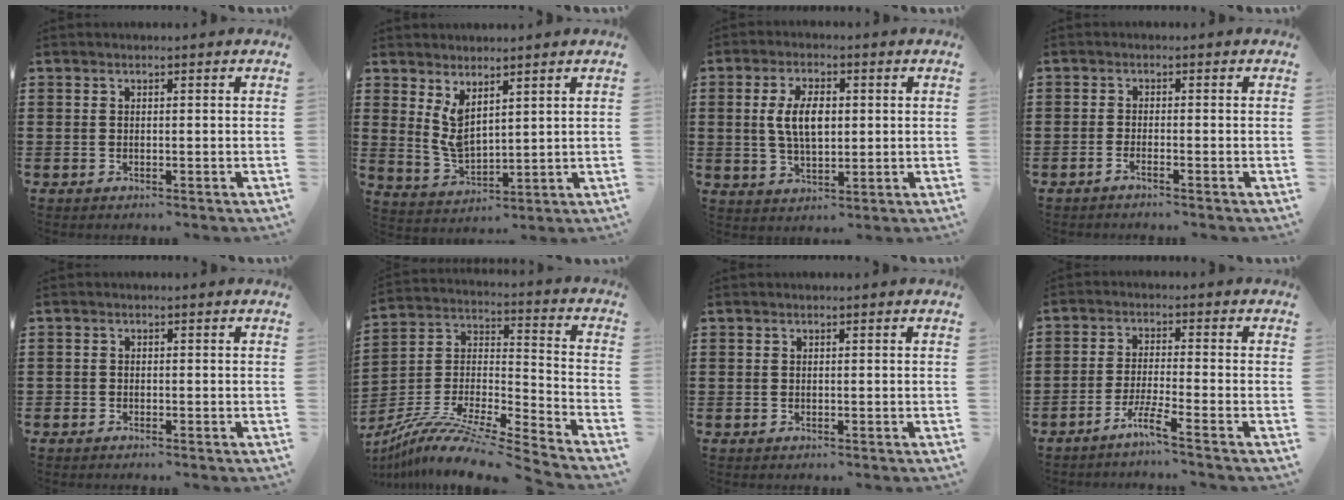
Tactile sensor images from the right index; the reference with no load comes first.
{"total": 4.6, "force": [2.7, 2.0, 3.1], "torque": [-0.077, -0.010, 0.049]}
{"total": 6.5, "force": [0.7, 3.1, 5.7], "torque": [-0.112, 0.005, 0.006]}
{"total": 1.2, "force": [-1.0, -0.3, 0.6], "torque": [-0.010, -0.004, -0.019]}
{"total": 0.6, "force": [-0.6, 0.2, 0.0], "torque": [-0.001, 0.001, -0.013]}
{"total": 11.3, "force": [-9.6, 0.7, 5.8], "torque": [-0.115, 0.002, -0.193]}
{"total": 0.0}
{"total": 4.4, "force": [-3.5, -0.5, 2.7], "torque": [-0.061, -0.011, -0.069]}